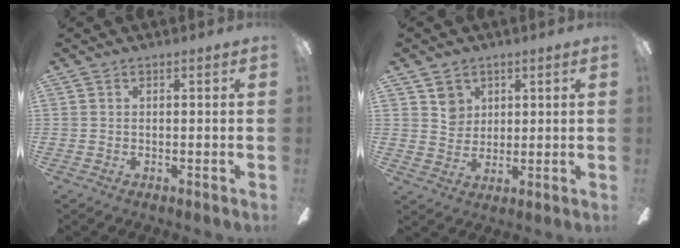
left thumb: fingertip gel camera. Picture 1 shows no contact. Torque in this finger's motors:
{"motor_torque": [0.50, 0.41, 0.49, -0.23, 0.00]}